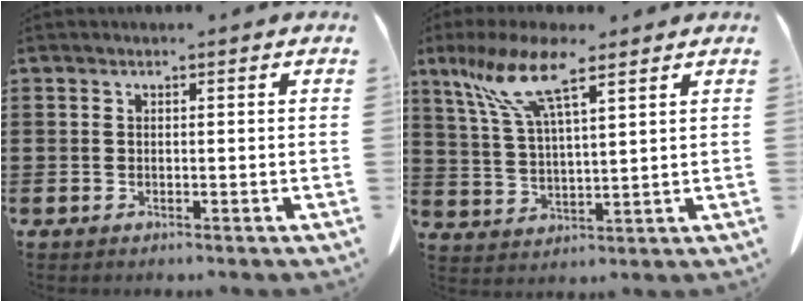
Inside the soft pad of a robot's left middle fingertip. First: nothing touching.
{"total": 9.9, "force": [6.7, 2.1, 7.1], "torque": [-0.163, -0.011, 0.118]}